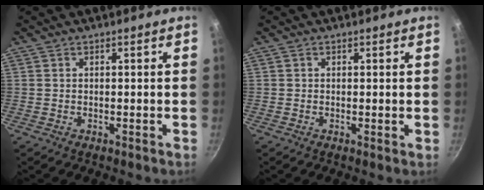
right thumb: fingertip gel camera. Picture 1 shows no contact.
{"total": 0.5, "force": [0.1, 0.2, 0.4], "torque": [-0.007, -0.001, 0.000]}